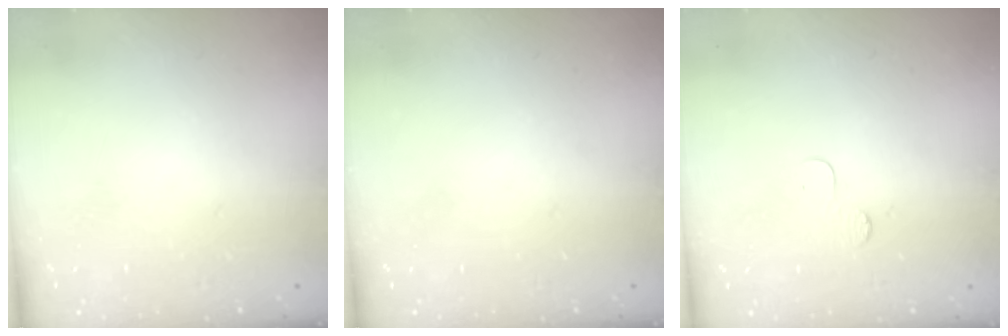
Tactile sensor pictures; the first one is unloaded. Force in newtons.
{"total": 0.0}
{"total": 3.7, "press": 3.7, "slide": 0.4}